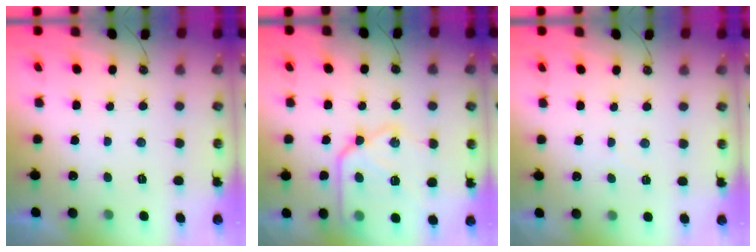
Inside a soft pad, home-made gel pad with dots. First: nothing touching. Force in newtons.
{"total": 16.8, "press": 16.8, "slide": 0.8}
{"total": 2.5, "press": 2.4, "slide": 0.4}